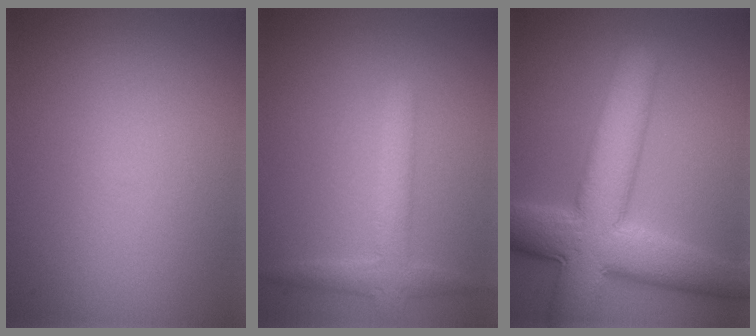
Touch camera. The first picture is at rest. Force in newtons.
{"total": 2.8, "press": 2.8, "slide": 0.1}
{"total": 10.3, "press": 10.3, "slide": 0.2}